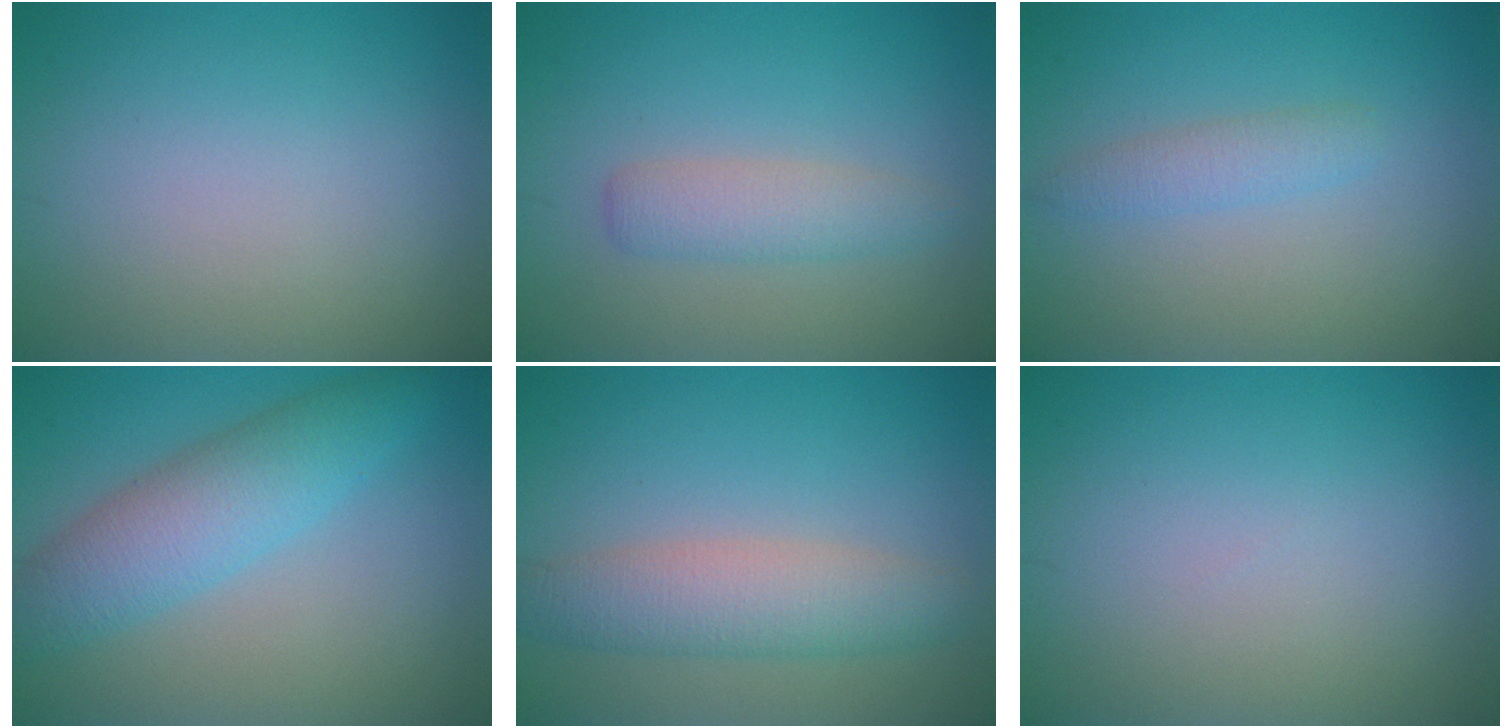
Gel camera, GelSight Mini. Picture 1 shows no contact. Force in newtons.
{"total": 2.5, "press": 2.5, "slide": 0.0}
{"total": 1.7, "press": 1.7, "slide": 0.1}
{"total": 5.5, "press": 5.5, "slide": 0.1}
{"total": 4.3, "press": 4.3, "slide": 0.1}
{"total": 0.0}